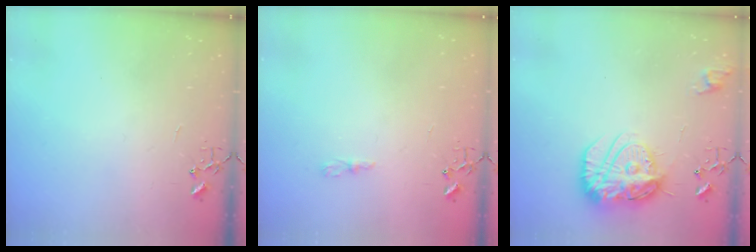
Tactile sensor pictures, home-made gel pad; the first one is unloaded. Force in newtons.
{"total": 3.5, "press": 3.5, "slide": 0.5}
{"total": 16.5, "press": 16.5, "slide": 1.6}